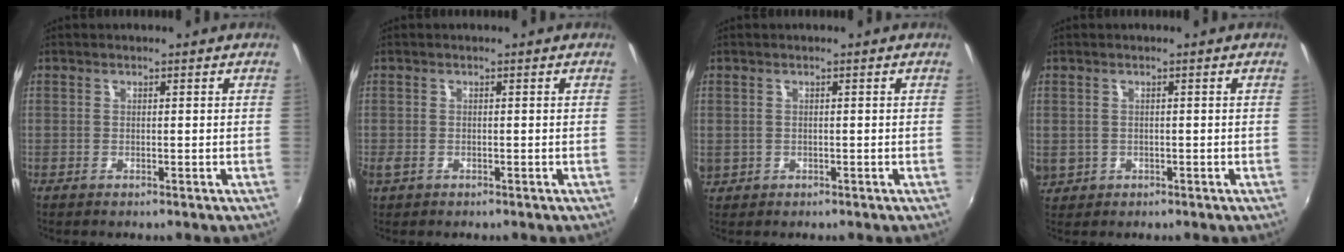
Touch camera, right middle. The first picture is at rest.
{"total": 2.0, "force": [-0.9, 1.4, 1.1], "torque": [-0.023, -0.005, -0.016]}
{"total": 2.5, "force": [0.0, 2.3, 1.0], "torque": [-0.018, -0.001, 0.002]}
{"total": 4.3, "force": [-0.2, 3.9, 1.8], "torque": [-0.040, -0.001, 0.006]}